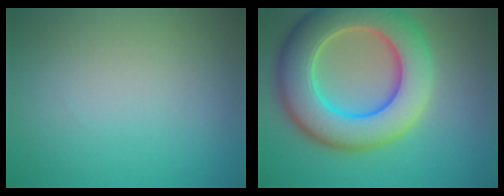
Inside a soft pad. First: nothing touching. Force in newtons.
{"total": 11.2, "press": 11.2, "slide": 0.6}